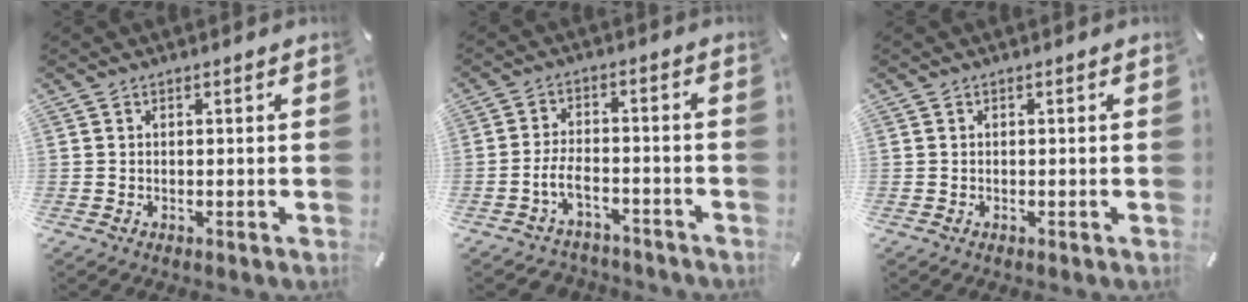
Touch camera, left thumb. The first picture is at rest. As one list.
[{"total": 6.2, "force": [-3.2, 3.7, 3.8], "torque": [-0.084, 0.018, -0.062]}, {"total": 0.0}]